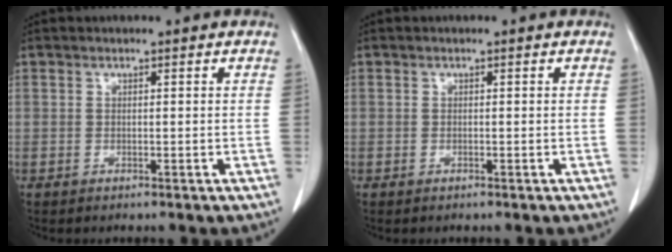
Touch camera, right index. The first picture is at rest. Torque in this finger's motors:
{"motor_torque": [-0.04, -0.01, 0.04, 0.00]}